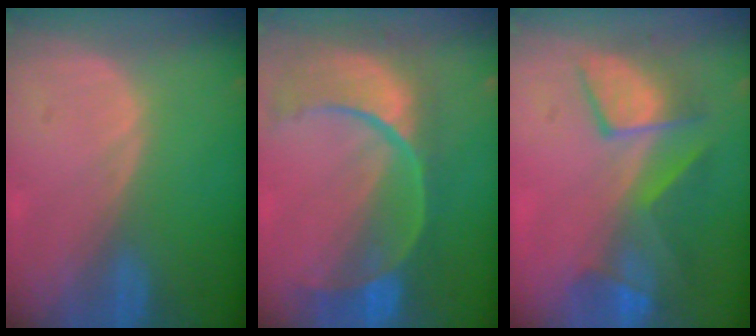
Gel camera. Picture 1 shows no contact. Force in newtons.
{"total": 12.1, "press": 9.8, "slide": 7.2}
{"total": 7.8, "press": 7.7, "slide": 1.2}